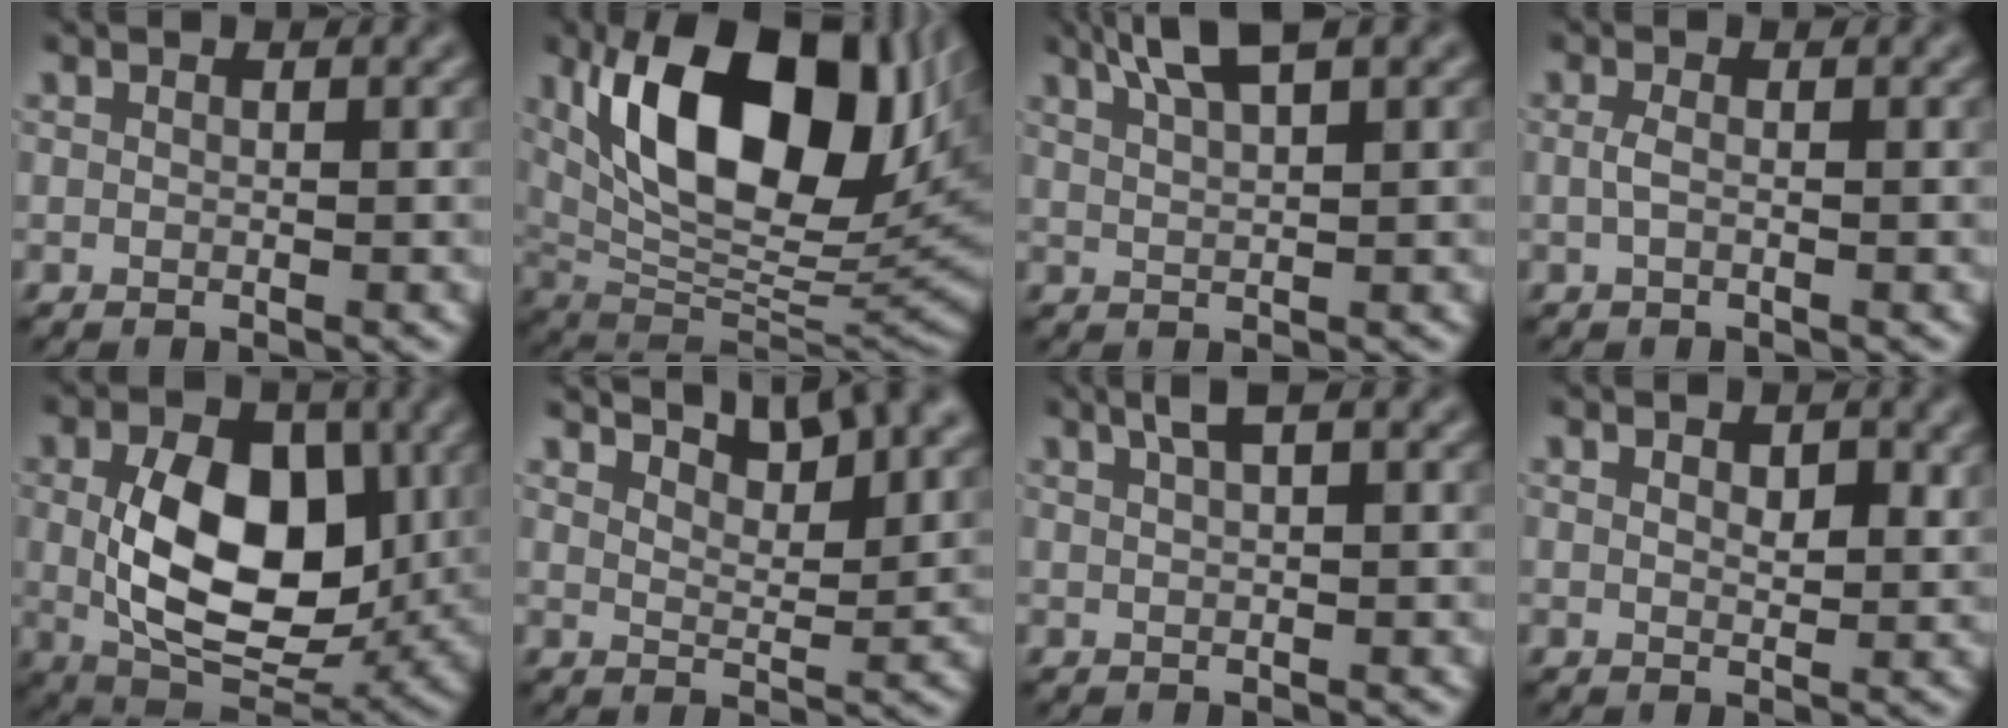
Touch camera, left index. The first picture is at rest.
{"total": 16.0, "force": [5.3, 8.0, 12.8], "torque": [-0.204, 0.002, 0.092]}
{"total": 4.2, "force": [2.8, 0.8, 3.0], "torque": [-0.045, 0.011, 0.049]}
{"total": 1.0, "force": [-0.1, 0.3, 0.9], "torque": [-0.023, -0.001, -0.005]}
{"total": 10.3, "force": [0.6, 6.5, 8.0], "torque": [-0.141, -0.009, 0.017]}
{"total": 7.3, "force": [6.2, 1.9, 3.5], "torque": [-0.037, 0.018, 0.064]}
{"total": 1.7, "force": [1.0, 0.3, 1.3], "torque": [-0.023, 0.004, 0.017]}
{"total": 2.0, "force": [0.8, 1.1, 1.4], "torque": [-0.020, -0.002, 0.015]}